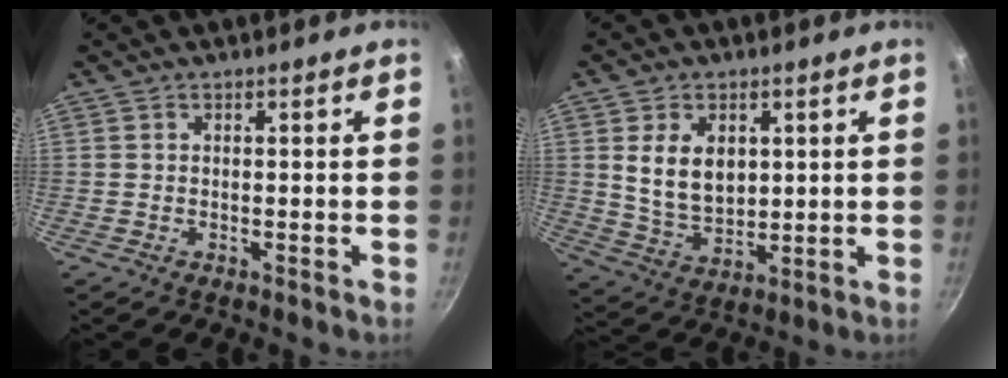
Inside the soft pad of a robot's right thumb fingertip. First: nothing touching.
{"total": 9.9, "force": [2.4, 6.8, 6.8], "torque": [-0.104, -0.021, 0.057]}